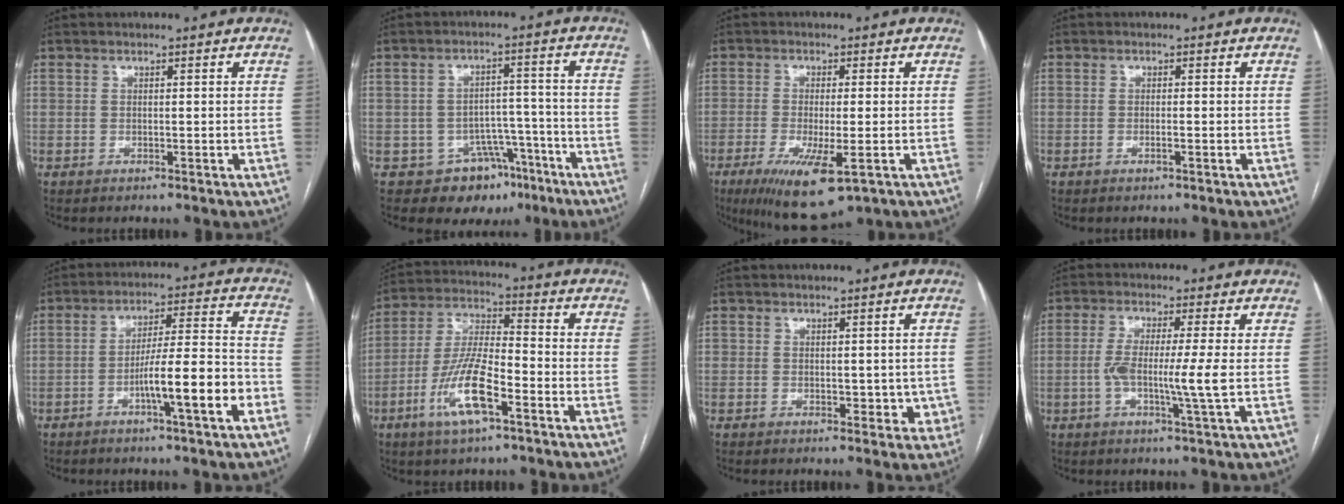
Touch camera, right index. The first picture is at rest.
{"total": 8.2, "force": [-5.1, 6.1, 2.1], "torque": [-0.009, 0.037, -0.064]}
{"total": 10.1, "force": [-4.7, 2.2, 8.7], "torque": [-0.153, -0.029, -0.072]}
{"total": 0.8, "force": [-0.4, 0.1, 0.7], "torque": [-0.016, 0.000, -0.003]}
{"total": 10.0, "force": [-4.2, 0.4, 9.1], "torque": [-0.143, 0.012, -0.062]}
{"total": 12.0, "force": [-5.4, 2.8, 10.4], "torque": [-0.214, -0.003, -0.100]}
{"total": 3.2, "force": [0.0, 2.6, 1.8], "torque": [-0.008, 0.007, 0.007]}
{"total": 6.7, "force": [-0.8, -0.6, 6.6], "torque": [-0.126, -0.007, -0.015]}